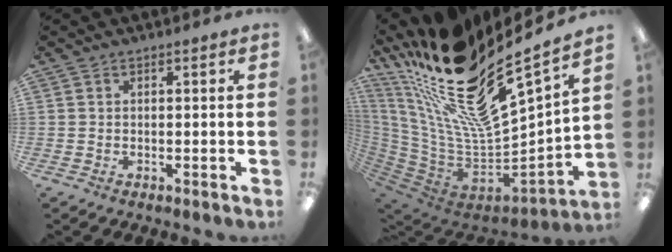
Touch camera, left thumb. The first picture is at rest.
{"total": 24.0, "force": [15.8, 7.0, 16.7], "torque": [-0.289, -0.143, 0.276]}